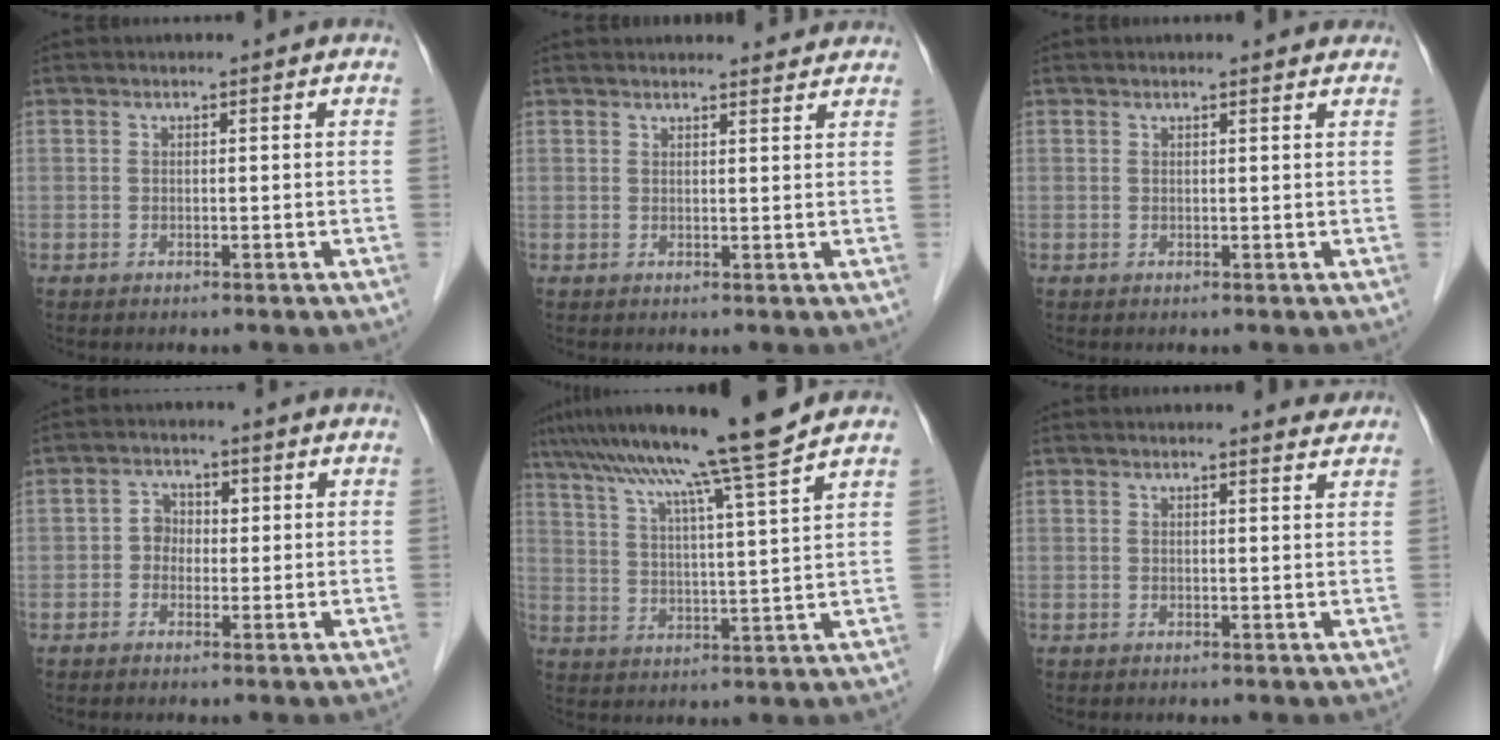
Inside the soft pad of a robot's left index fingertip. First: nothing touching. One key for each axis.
{"total": 6.2, "fx": 6.0, "fy": 1.0, "fz": 1.2, "tx": -0.008, "ty": 0.016, "tz": 0.062}
{"total": 2.6, "fx": 2.5, "fy": 0.7, "fz": 0.6, "tx": -0.012, "ty": 0.007, "tz": 0.018}
{"total": 2.9, "fx": -0.1, "fy": 2.6, "fz": 1.3, "tx": -0.017, "ty": 0.012, "tz": -0.007}
{"total": 13.6, "fx": 11.0, "fy": -2.6, "fz": 7.5, "tx": -0.129, "ty": 0.003, "tz": 0.170}
{"total": 3.0, "fx": 2.9, "fy": 0.4, "fz": 0.6, "tx": -0.012, "ty": -0.001, "tz": 0.027}